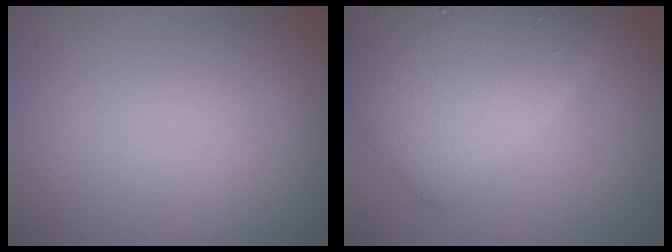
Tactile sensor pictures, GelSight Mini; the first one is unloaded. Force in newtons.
{"total": 6.6, "press": 6.6, "slide": 0.1}